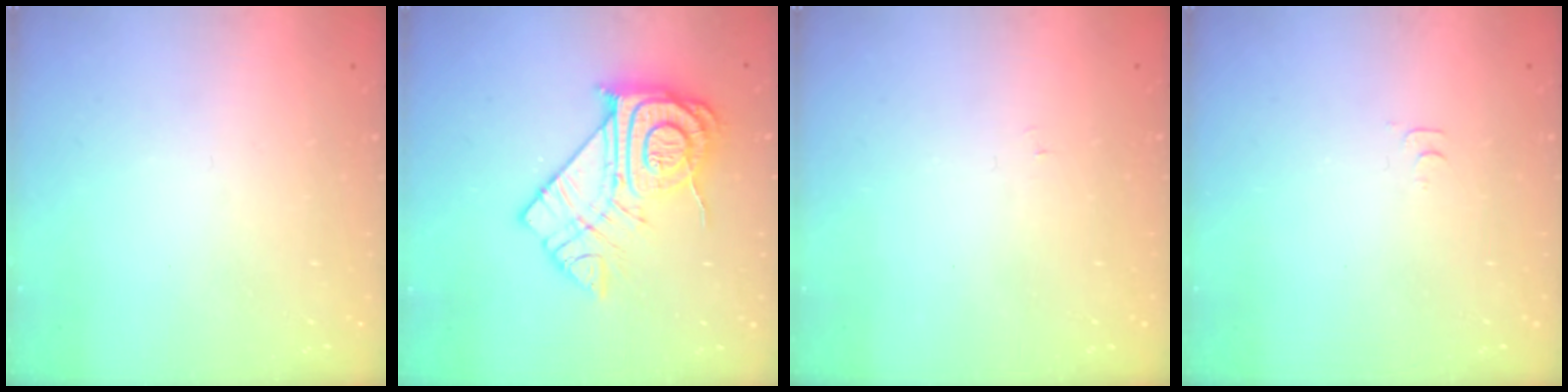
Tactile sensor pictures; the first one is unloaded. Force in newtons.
{"total": 17.0, "press": 16.9, "slide": 1.6}
{"total": 3.3, "press": 3.2, "slide": 0.4}
{"total": 3.8, "press": 3.8, "slide": 0.6}